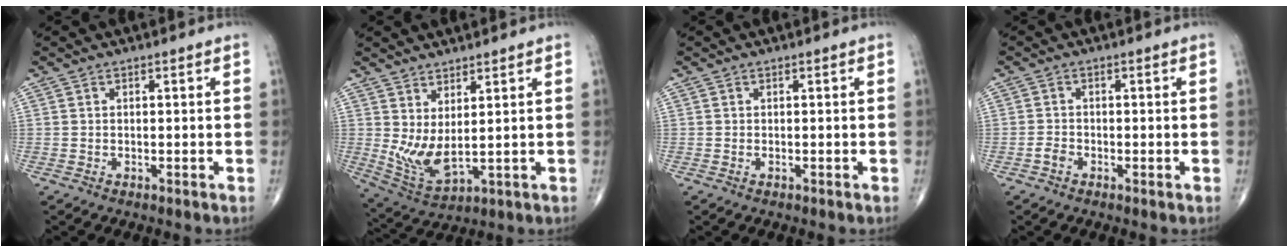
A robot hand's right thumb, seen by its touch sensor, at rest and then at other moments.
{"total": 7.6, "force": [1.8, 2.9, 6.8], "torque": [-0.142, -0.029, 0.050]}
{"total": 0.0}
{"total": 1.5, "force": [-0.9, 0.9, 0.8], "torque": [-0.011, 0.002, -0.021]}